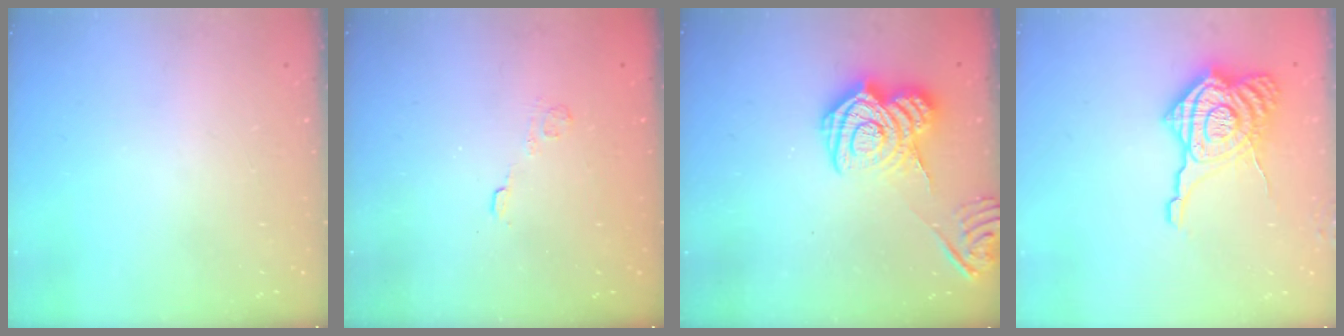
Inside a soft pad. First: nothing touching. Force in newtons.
{"total": 2.7, "press": 2.3, "slide": 1.4}
{"total": 13.9, "press": 13.8, "slide": 1.0}
{"total": 16.3, "press": 16.2, "slide": 1.8}